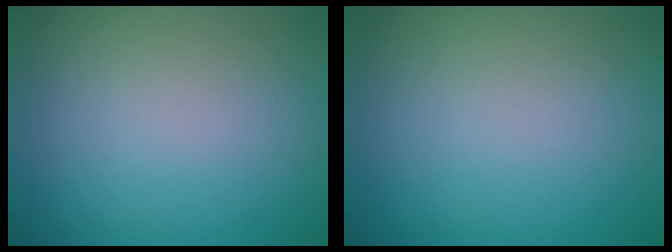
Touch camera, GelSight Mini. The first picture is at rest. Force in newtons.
{"total": 0.0}